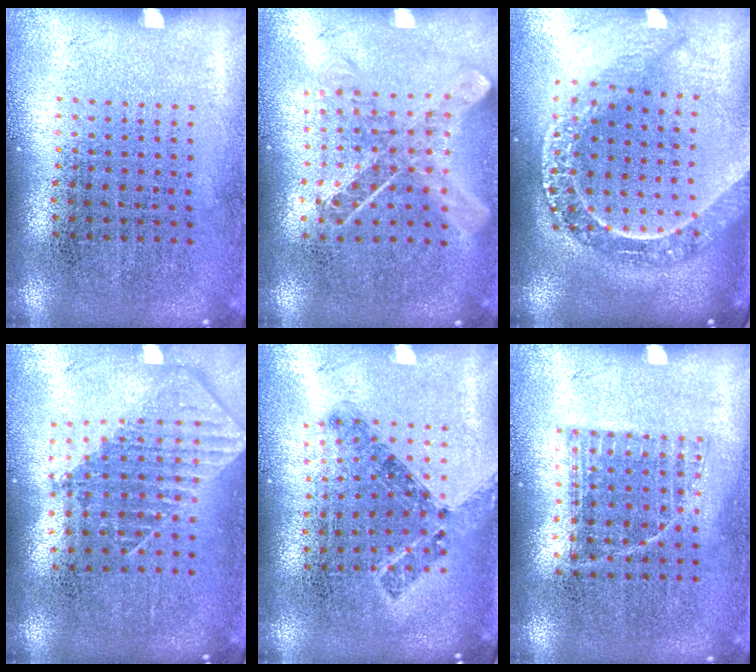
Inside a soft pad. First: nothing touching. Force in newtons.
{"total": 1.0, "press": 1.0, "slide": 0.1}
{"total": 2.4, "press": 2.0, "slide": 1.3}
{"total": 1.9, "press": 1.5, "slide": 1.1}
{"total": 0.8, "press": 0.7, "slide": 0.3}
{"total": 0.8, "press": 0.7, "slide": 0.3}